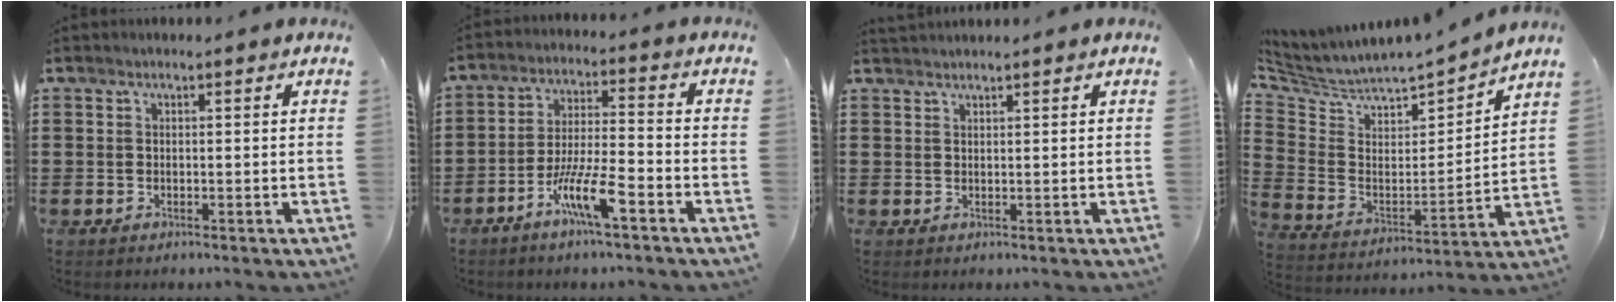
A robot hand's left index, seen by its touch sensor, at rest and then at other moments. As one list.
[{"total": 8.5, "force": [-5.1, 1.2, 6.7], "torque": [-0.139, -0.004, -0.098]}, {"total": 1.1, "force": [1.0, 0.0, 0.2], "torque": [-0.005, 0.000, 0.021]}, {"total": 3.0, "force": [2.7, 1.2, 0.1], "torque": [-0.030, -0.042, 0.038]}]